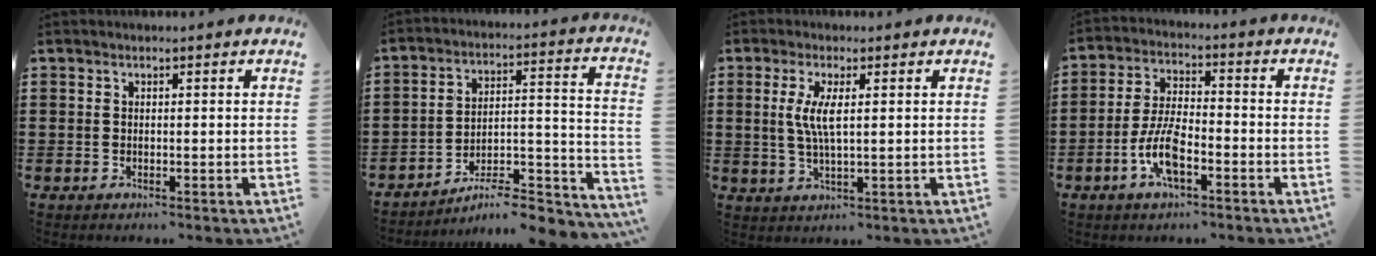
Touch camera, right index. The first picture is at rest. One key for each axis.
{"total": 6.7, "fx": -6.1, "fy": 0.8, "fz": 2.6, "tx": -0.034, "ty": -0.007, "tz": -0.120}
{"total": 4.9, "fx": 0.9, "fy": 1.0, "fz": 4.7, "tx": -0.100, "ty": -0.002, "tz": 0.012}
{"total": 7.6, "fx": -3.2, "fy": 2.6, "fz": 6.3, "tx": -0.146, "ty": -0.008, "tz": -0.064}